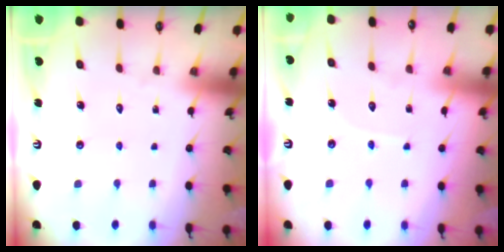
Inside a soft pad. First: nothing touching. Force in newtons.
{"total": 5.2, "press": 5.2, "slide": 0.4}